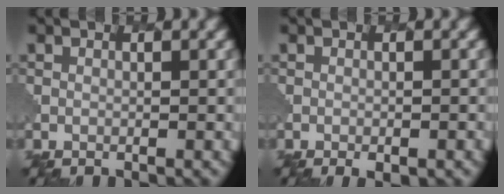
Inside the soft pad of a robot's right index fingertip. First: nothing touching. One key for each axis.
{"total": 1.6, "fx": -0.9, "fy": 0.6, "fz": 1.2, "tx": -0.015, "ty": 0.000, "tz": -0.010}